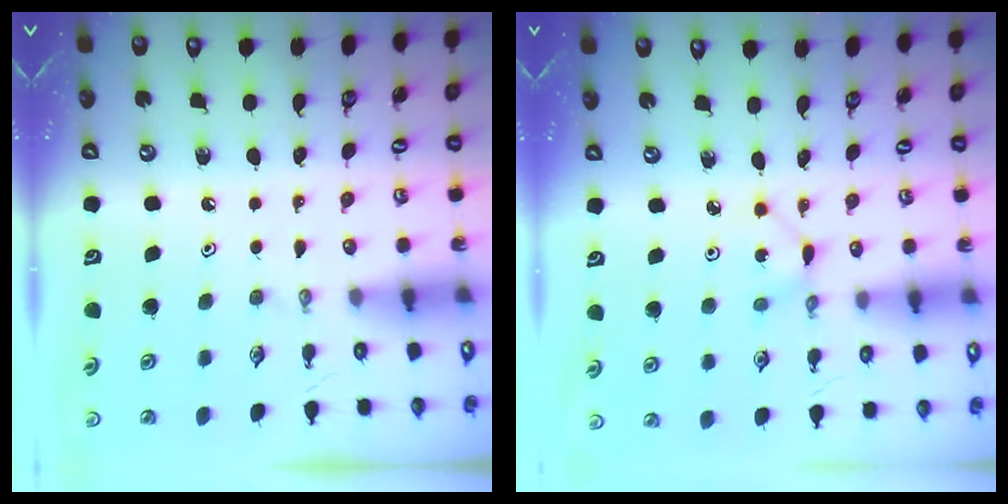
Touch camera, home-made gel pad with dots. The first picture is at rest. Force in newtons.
{"total": 1.3, "press": 1.3, "slide": 0.2}